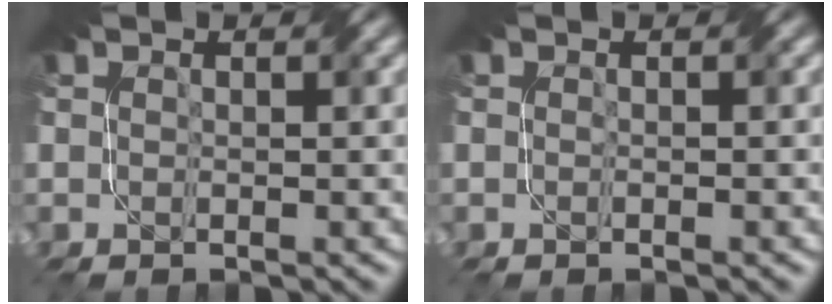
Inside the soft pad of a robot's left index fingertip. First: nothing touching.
{"total": 0.6, "force": [-0.3, 0.0, 0.5], "torque": [-0.010, -0.004, -0.008]}